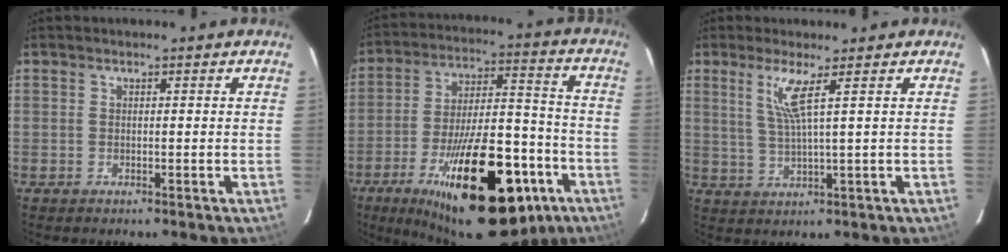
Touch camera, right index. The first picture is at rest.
{"total": 29.2, "force": [-15.7, 12.3, 21.4], "torque": [-0.347, -0.004, -0.220]}
{"total": 4.9, "force": [2.3, -0.7, 4.3], "torque": [-0.085, -0.009, 0.047]}